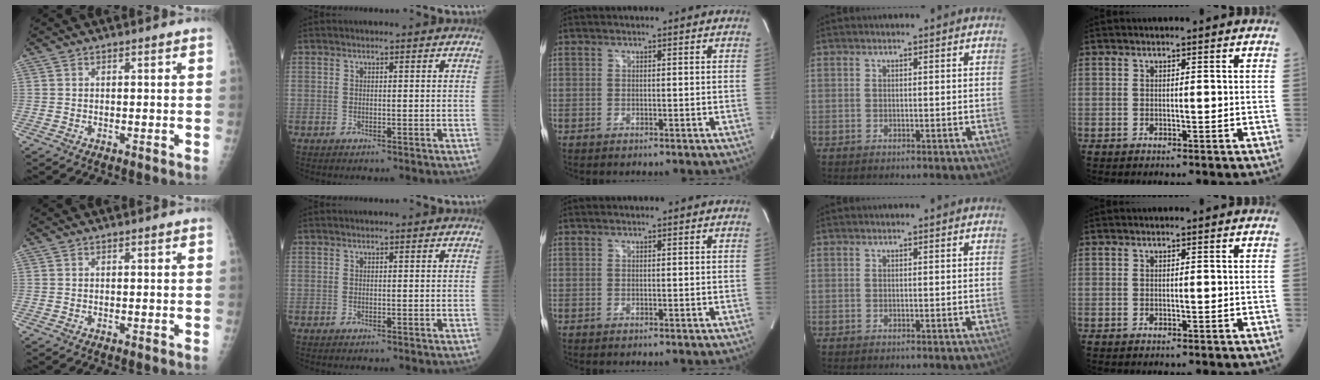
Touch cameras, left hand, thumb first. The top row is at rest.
{}